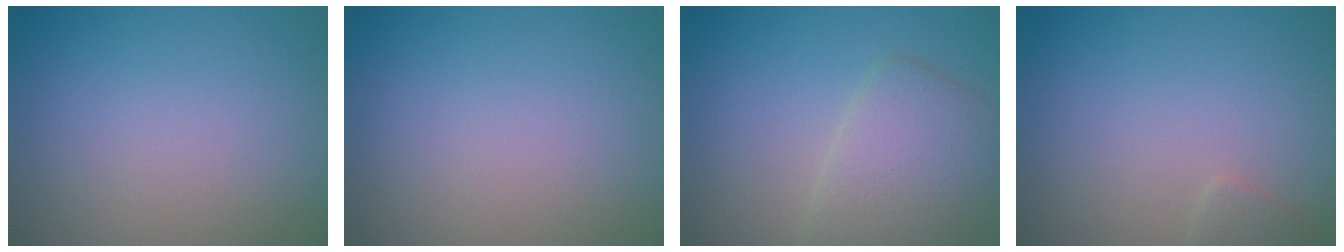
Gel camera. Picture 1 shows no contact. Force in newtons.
{"total": 0.0}
{"total": 4.7, "press": 4.7, "slide": 0.3}
{"total": 0.9, "press": 0.9, "slide": 0.1}